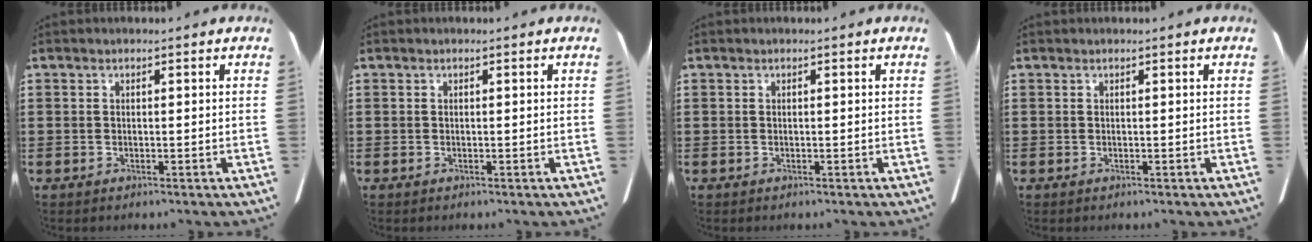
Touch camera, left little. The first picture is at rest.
{"total": 0.0}
{"total": 0.0}
{"total": 0.0}